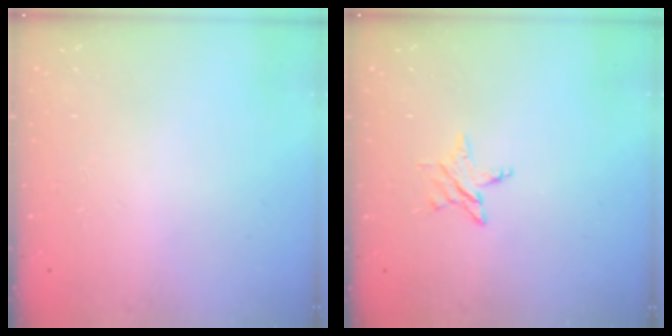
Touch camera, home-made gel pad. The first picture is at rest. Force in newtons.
{"total": 2.8, "press": 2.7, "slide": 0.3}